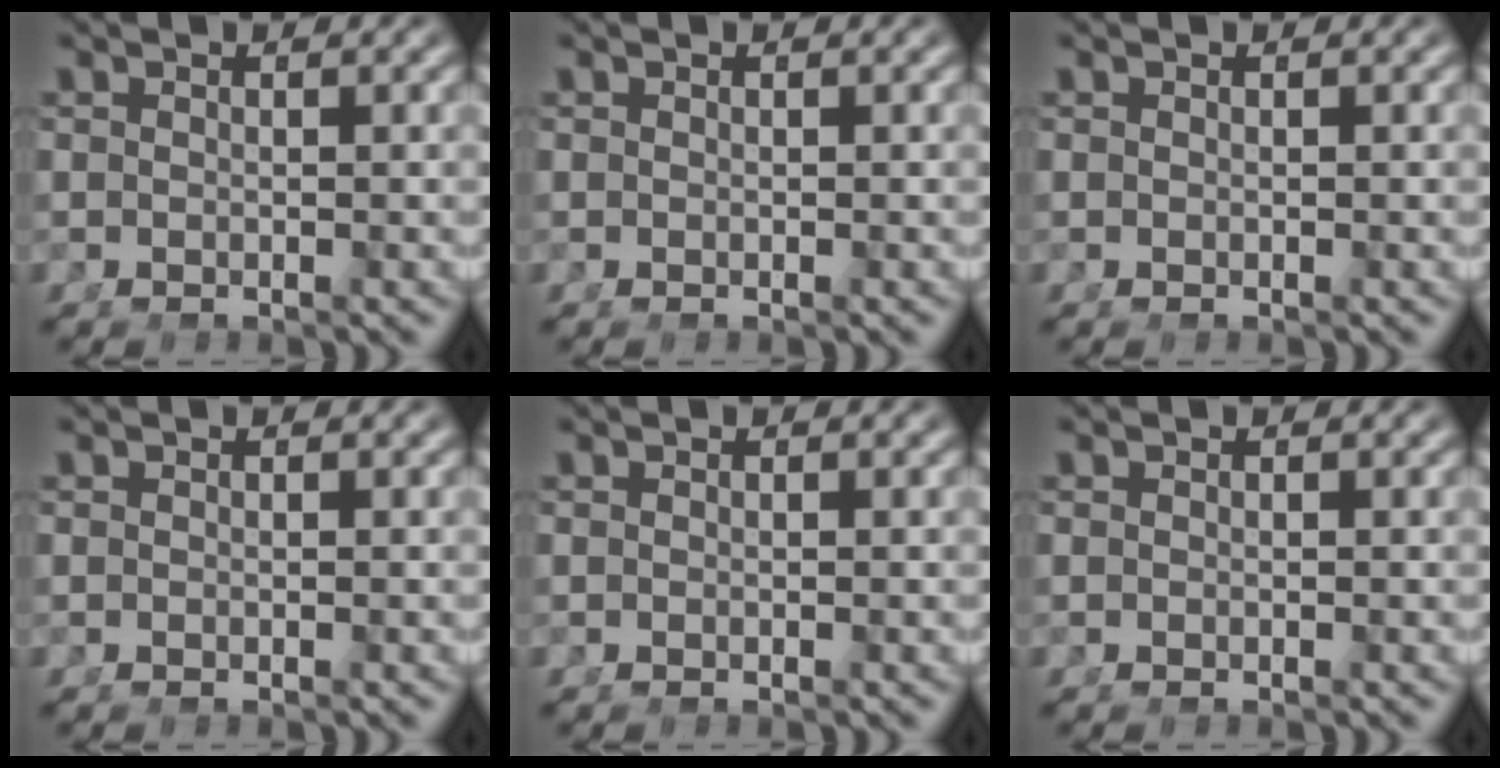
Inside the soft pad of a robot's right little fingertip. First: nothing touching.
{"total": 0.0}
{"total": 0.0}
{"total": 0.0}
{"total": 0.0}
{"total": 0.0}